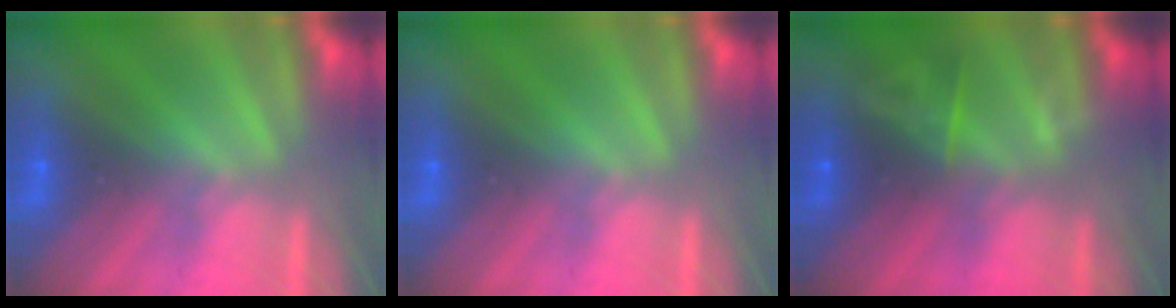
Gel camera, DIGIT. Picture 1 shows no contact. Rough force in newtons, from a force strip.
{"total": 0.0}
{"total": 7.1}